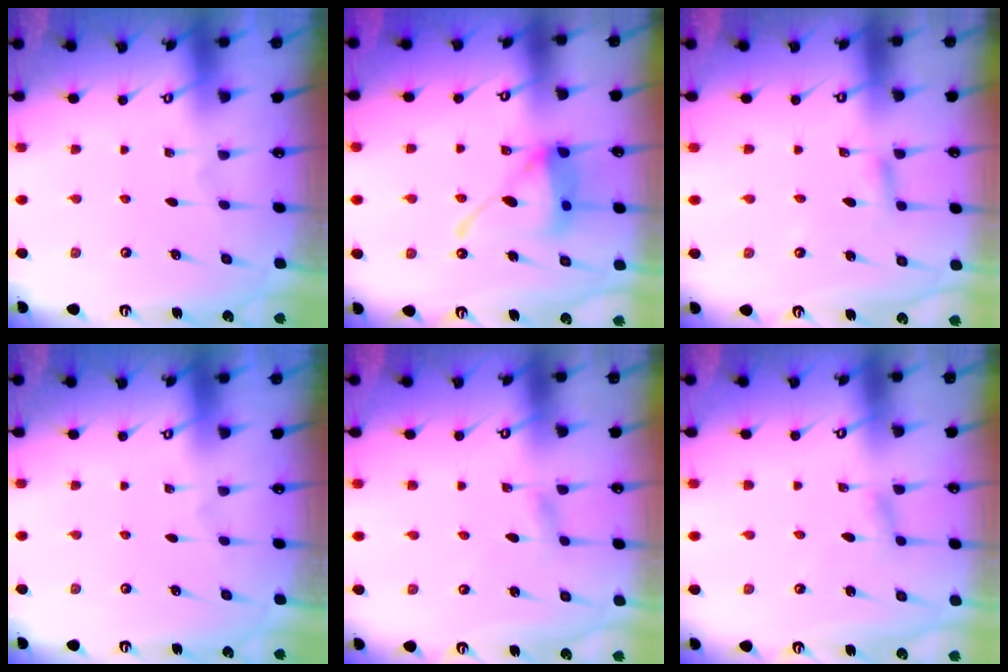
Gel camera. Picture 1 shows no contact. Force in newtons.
{"total": 15.0, "press": 14.9, "slide": 1.7}
{"total": 3.4, "press": 3.4, "slide": 0.1}
{"total": 0.0}
{"total": 1.9, "press": 1.9, "slide": 0.2}
{"total": 2.5, "press": 2.5, "slide": 0.1}